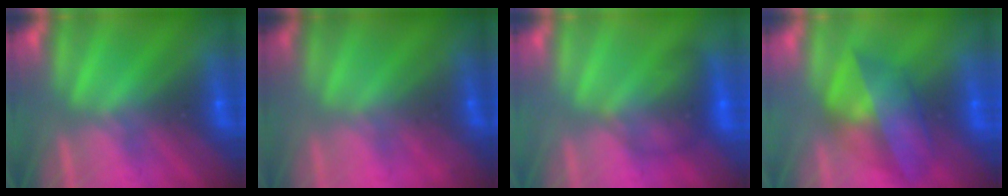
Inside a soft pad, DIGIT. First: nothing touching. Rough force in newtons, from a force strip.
{"total": 1.8}
{"total": 2.0}
{"total": 4.2}